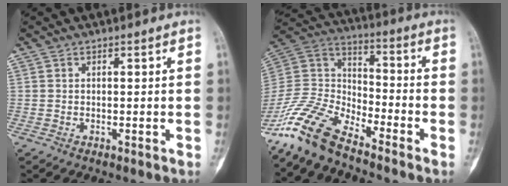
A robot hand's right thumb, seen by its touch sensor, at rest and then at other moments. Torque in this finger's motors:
{"motor_torque": [0.67, -0.25, 1.22, -1.10, 0.10]}